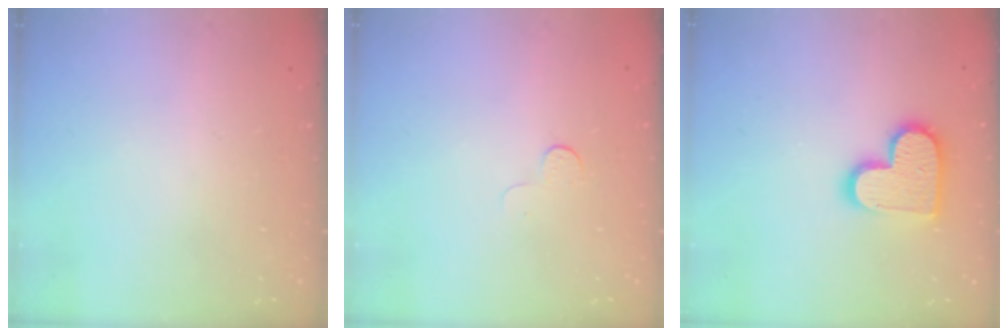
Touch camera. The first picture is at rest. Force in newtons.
{"total": 3.9, "press": 3.8, "slide": 0.4}
{"total": 14.2, "press": 14.2, "slide": 1.1}